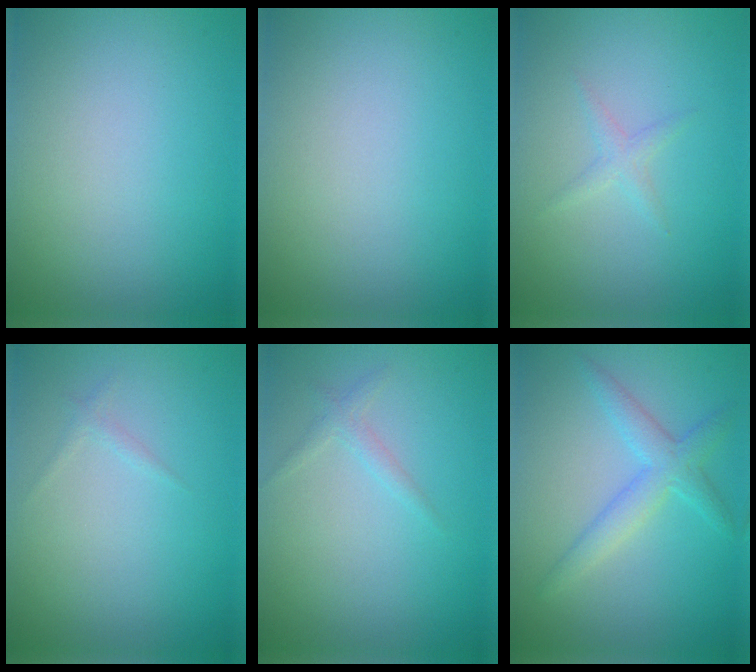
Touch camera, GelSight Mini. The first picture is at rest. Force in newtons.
{"total": 0.0}
{"total": 1.1, "press": 1.1, "slide": 0.1}
{"total": 0.6, "press": 0.6, "slide": 0.1}
{"total": 1.1, "press": 1.1, "slide": 0.1}
{"total": 3.0, "press": 3.0, "slide": 0.1}